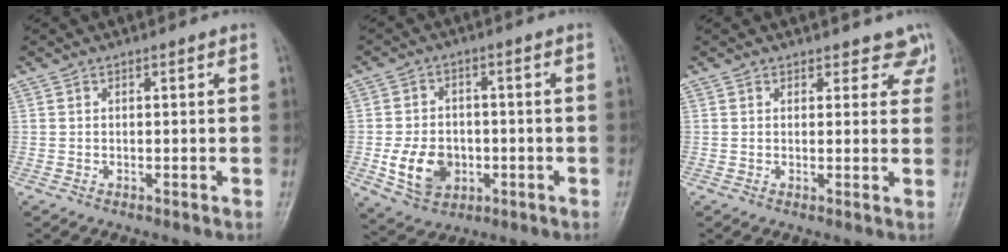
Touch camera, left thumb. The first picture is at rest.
{"total": 9.3, "force": [-2.1, 7.2, 5.5], "torque": [-0.073, 0.005, -0.031]}
{"total": 3.9, "force": [3.2, 2.2, 0.3], "torque": [0.035, -0.018, 0.022]}